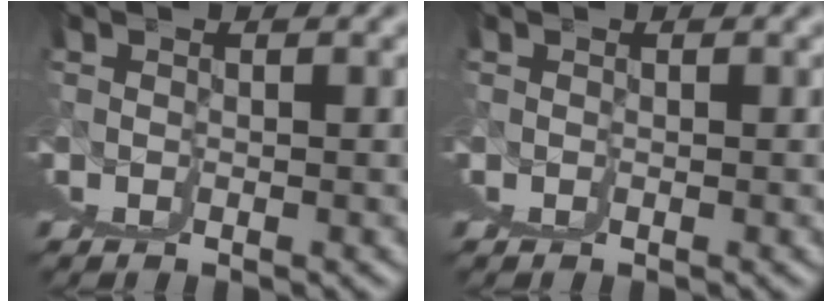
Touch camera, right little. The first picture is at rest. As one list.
[{"total": 0.0}]